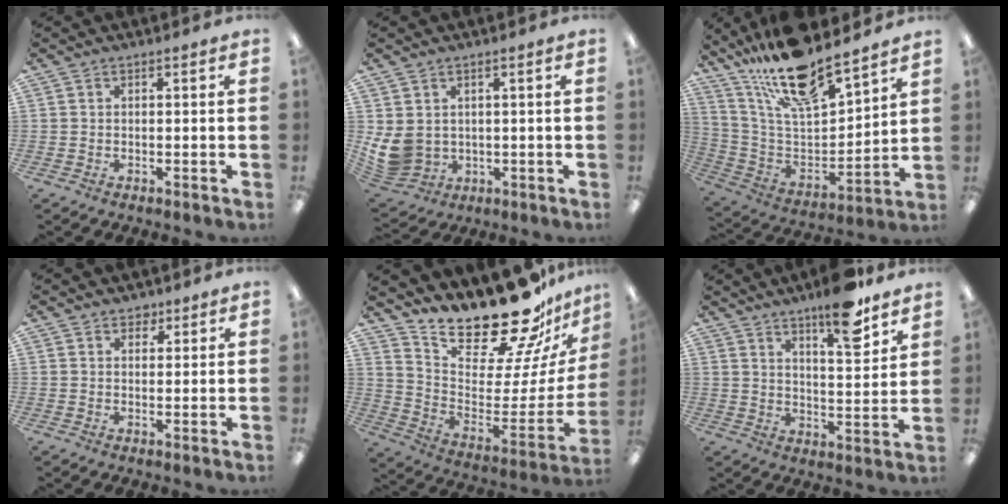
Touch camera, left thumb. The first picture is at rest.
{"total": 7.1, "force": [1.5, 6.0, 3.5], "torque": [-0.105, -0.009, 0.031]}
{"total": 20.4, "force": [17.1, 5.2, 9.7], "torque": [-0.186, -0.112, 0.299]}
{"total": 2.4, "force": [1.8, 1.5, 0.5], "torque": [0.003, -0.005, 0.031]}
{"total": 23.7, "force": [20.4, 6.3, 10.4], "torque": [-0.153, -0.171, 0.348]}
{"total": 12.3, "force": [9.0, 3.4, 7.7], "torque": [-0.099, -0.056, 0.148]}